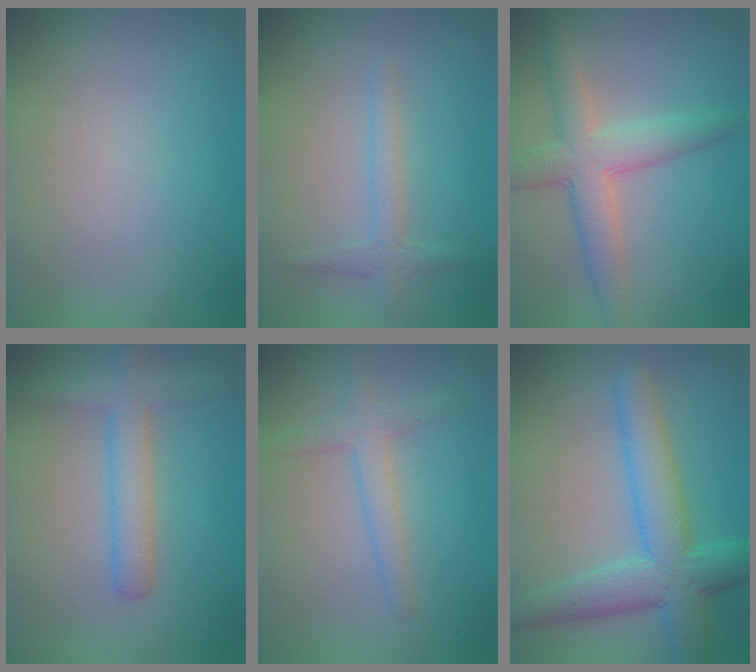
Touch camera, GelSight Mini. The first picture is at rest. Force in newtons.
{"total": 1.8, "press": 1.8, "slide": 0.1}
{"total": 4.8, "press": 4.8, "slide": 0.1}
{"total": 3.7, "press": 3.7, "slide": 0.2}
{"total": 2.4, "press": 2.4, "slide": 0.1}
{"total": 6.8, "press": 6.8, "slide": 0.2}